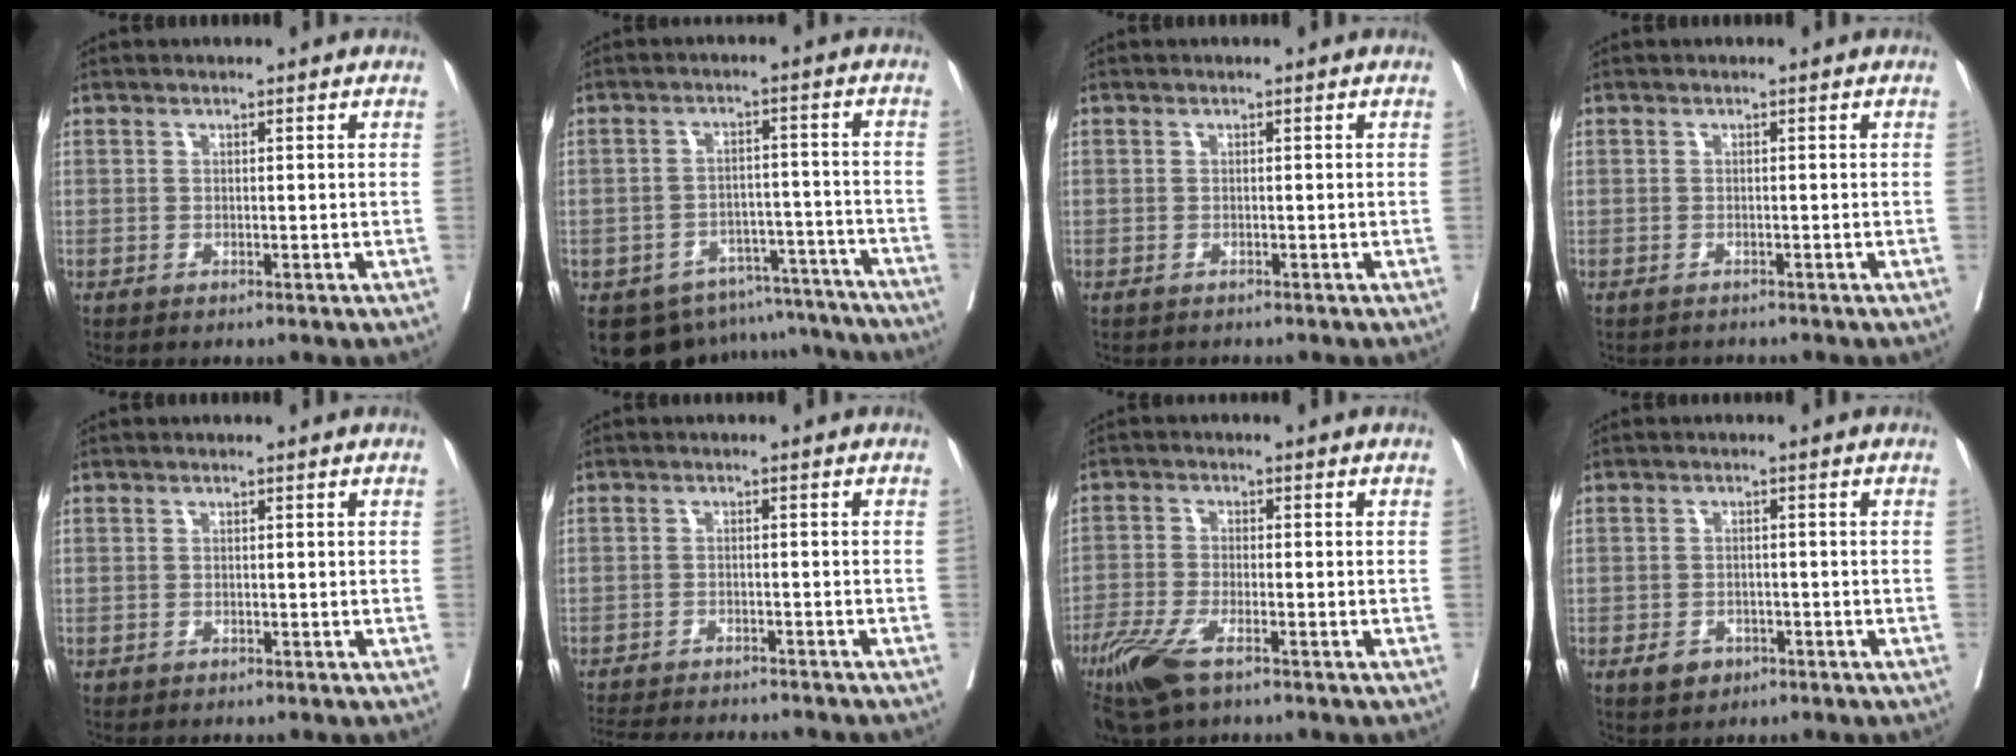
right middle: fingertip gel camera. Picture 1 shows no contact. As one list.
[{"total": 13.7, "force": [-11.9, 6.4, 2.5], "torque": [-0.024, 0.042, -0.147]}, {"total": 0.8, "force": [-0.7, 0.3, -0.1], "torque": [-0.007, 0.000, -0.013]}, {"total": 1.5, "force": [-1.4, 0.6, -0.2], "torque": [-0.003, -0.001, -0.025]}, {"total": 0.0}, {"total": 12.5, "force": [-11.7, 1.6, 4.2], "torque": [-0.068, -0.011, -0.159]}, {"total": 8.0, "force": [-5.2, 2.1, 5.8], "torque": [-0.118, -0.017, -0.096]}, {"total": 3.7, "force": [-2.2, 2.6, 1.6], "torque": [-0.025, 0.003, -0.027]}]